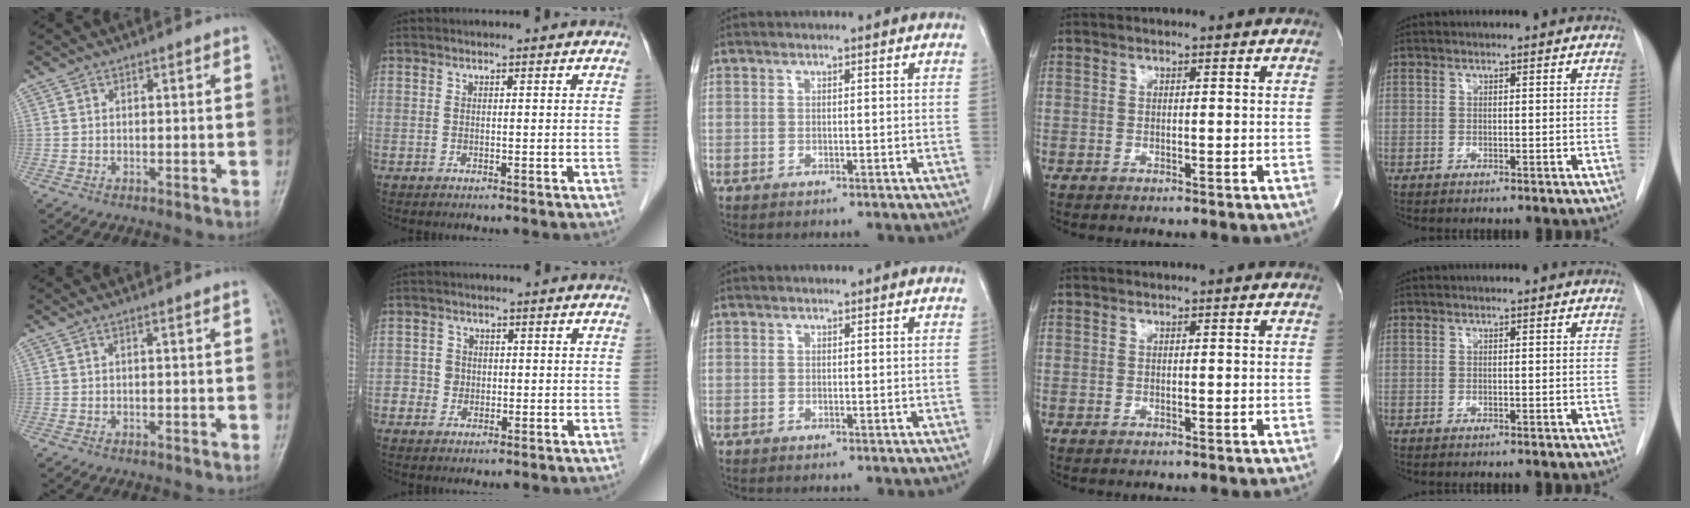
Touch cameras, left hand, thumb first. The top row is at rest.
{"thumb": {"total": 0.6, "force": [-0.1, 0.0, 0.6], "torque": [-0.016, 0.009, 0.000]}, "index": {"total": 2.7, "force": [-0.3, 2.6, 0.4], "torque": [-0.002, 0.009, -0.005]}}